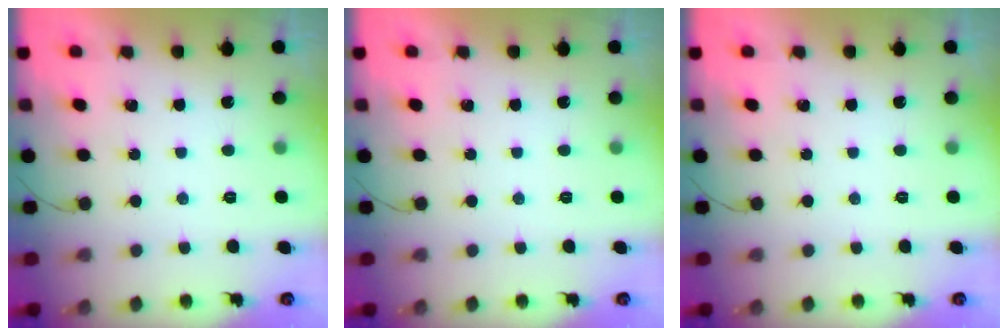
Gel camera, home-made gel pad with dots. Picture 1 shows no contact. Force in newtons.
{"total": 0.0}
{"total": 0.0}